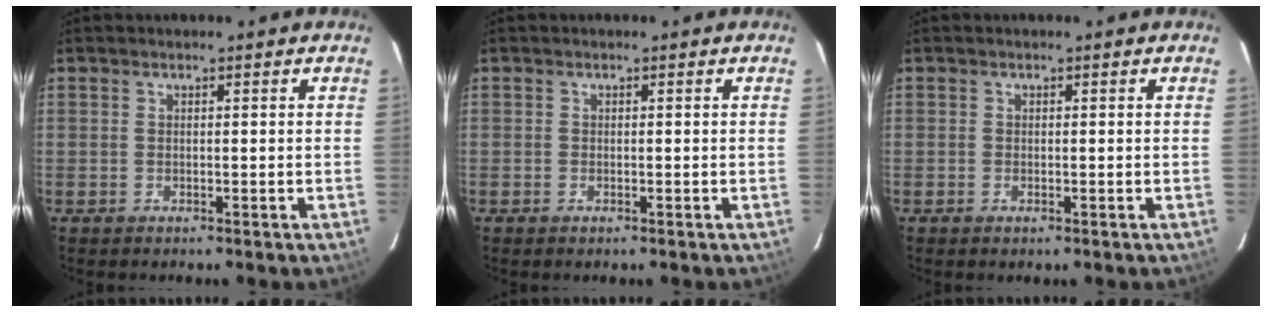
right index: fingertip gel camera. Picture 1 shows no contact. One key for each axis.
{"total": 0.5, "fx": -0.3, "fy": 0.3, "fz": 0.3, "tx": -0.005, "ty": -0.001, "tz": -0.007}
{"total": 0.7, "fx": -0.4, "fy": 0.4, "fz": 0.4, "tx": -0.007, "ty": -0.002, "tz": -0.007}